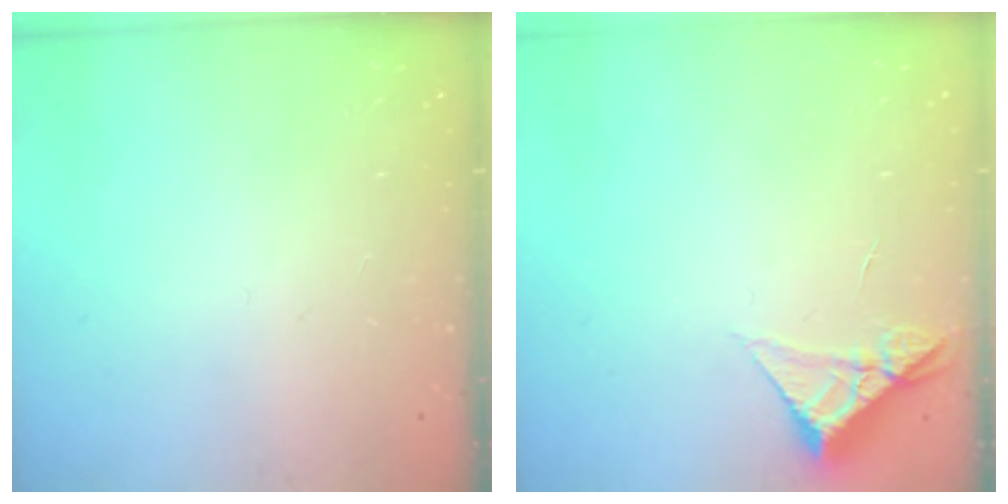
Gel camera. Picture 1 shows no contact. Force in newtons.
{"total": 5.2, "press": 5.2, "slide": 0.3}